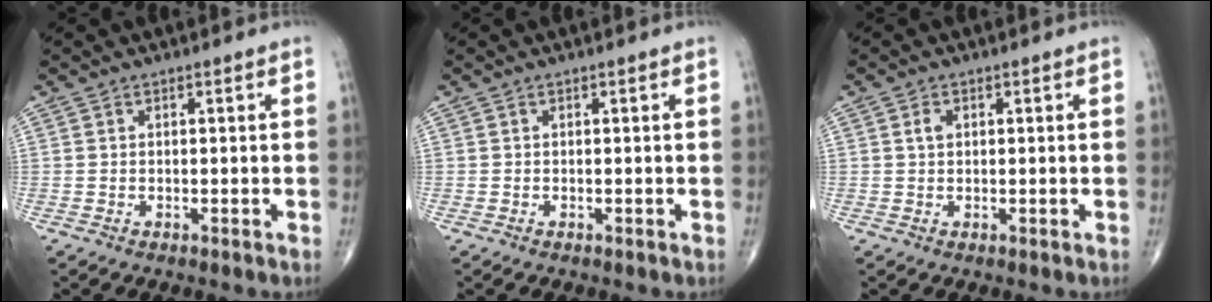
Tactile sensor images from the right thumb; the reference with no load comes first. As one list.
[{"total": 0.0}, {"total": 1.5, "force": [0.4, 1.1, 1.0], "torque": [-0.019, 0.002, 0.008]}]